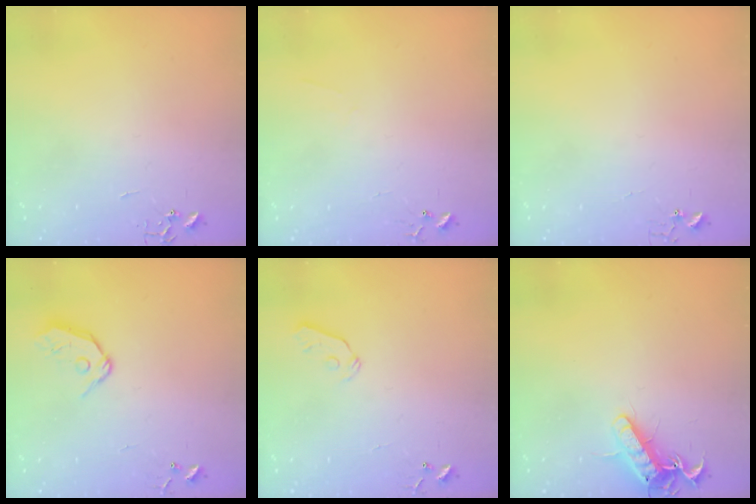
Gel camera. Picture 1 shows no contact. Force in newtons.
{"total": 4.4, "press": 4.4, "slide": 0.4}
{"total": 3.9, "press": 3.9, "slide": 0.3}
{"total": 8.7, "press": 8.7, "slide": 1.0}
{"total": 5.2, "press": 5.2, "slide": 0.6}
{"total": 13.6, "press": 13.6, "slide": 1.4}